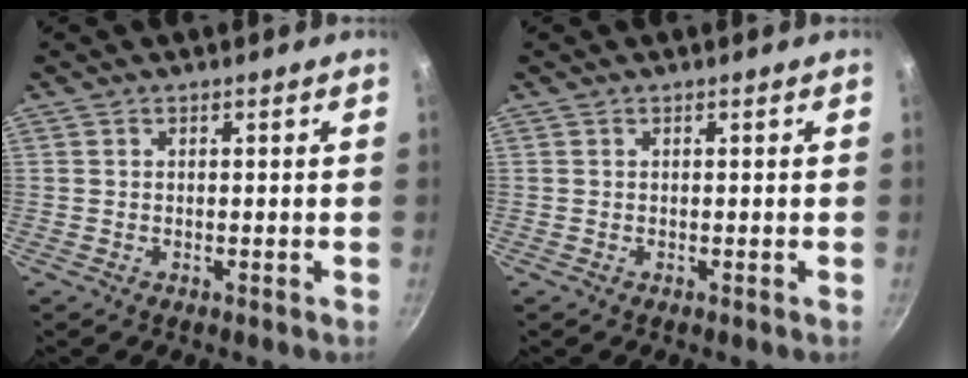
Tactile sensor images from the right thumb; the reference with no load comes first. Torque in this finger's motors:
{"motor_torque": [0.00, 0.00, -0.01, -0.01, 0.00]}